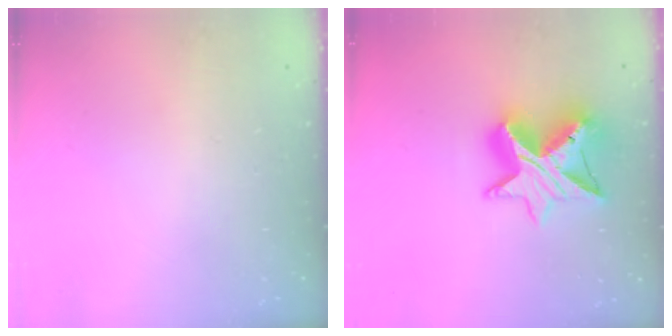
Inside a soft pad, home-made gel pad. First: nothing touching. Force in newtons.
{"total": 13.9, "press": 13.8, "slide": 1.1}